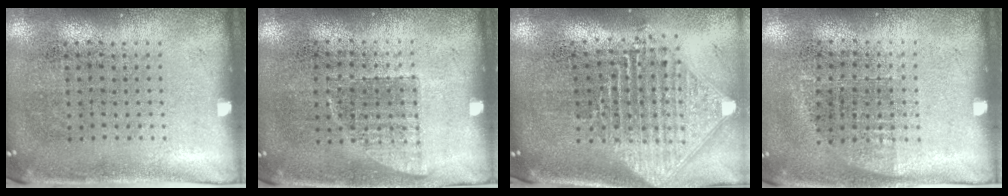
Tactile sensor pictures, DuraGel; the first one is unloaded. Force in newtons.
{"total": 0.6, "press": 0.6, "slide": 0.2}
{"total": 2.3, "press": 1.8, "slide": 1.5}
{"total": 0.6, "press": 0.6, "slide": 0.2}